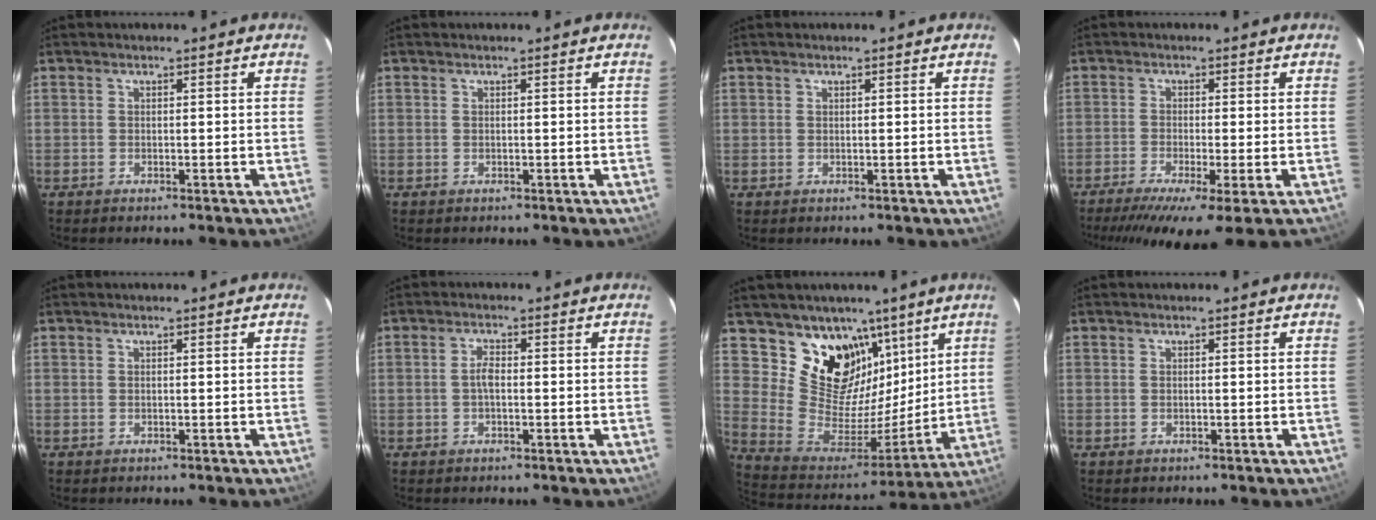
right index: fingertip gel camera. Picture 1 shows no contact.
{"total": 0.0}
{"total": 0.8, "force": [0.2, 0.7, -0.1], "torque": [0.005, 0.004, 0.002]}
{"total": 8.5, "force": [-5.4, 0.2, 6.6], "torque": [-0.140, -0.033, -0.094]}
{"total": 0.0}
{"total": 2.1, "force": [-0.4, 0.9, 1.8], "torque": [-0.037, 0.007, -0.007]}
{"total": 17.8, "force": [11.0, 12.1, 7.2], "torque": [-0.149, -0.006, 0.215]}
{"total": 0.0}